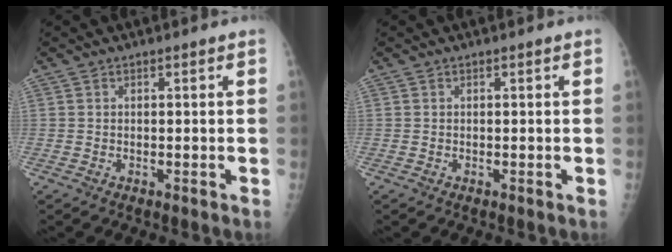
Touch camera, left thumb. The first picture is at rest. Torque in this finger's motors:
{"motor_torque": [-0.04, 0.04, -0.03, -0.03, 0.00]}